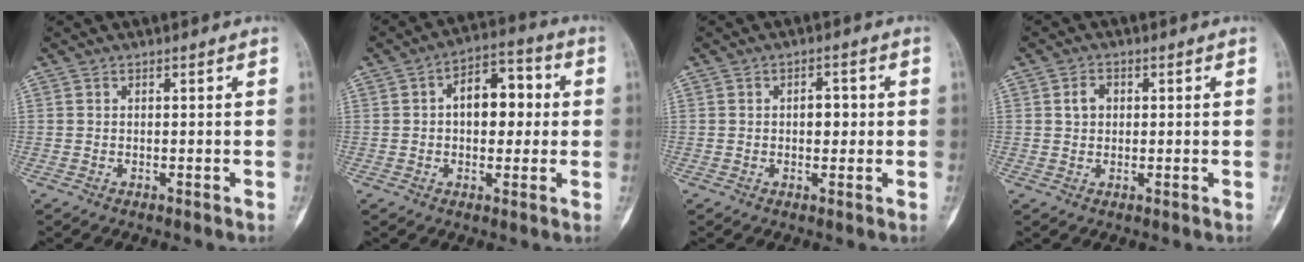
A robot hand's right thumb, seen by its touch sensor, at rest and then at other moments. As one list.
[{"total": 10.4, "force": [1.1, 6.3, 8.1], "torque": [-0.085, 0.023, 0.011]}, {"total": 3.2, "force": [0.2, 2.1, 2.5], "torque": [-0.020, 0.004, 0.001]}, {"total": 2.8, "force": [0.6, 2.2, 1.6], "torque": [-0.020, 0.006, 0.009]}]